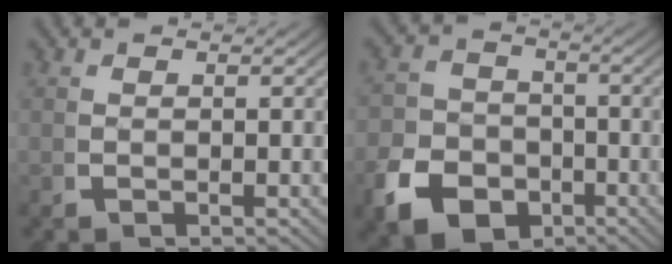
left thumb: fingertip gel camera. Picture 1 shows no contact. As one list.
[{"total": 10.4, "force": [-4.8, 8.3, 4.1], "torque": [-0.065, -0.035, -0.077]}]